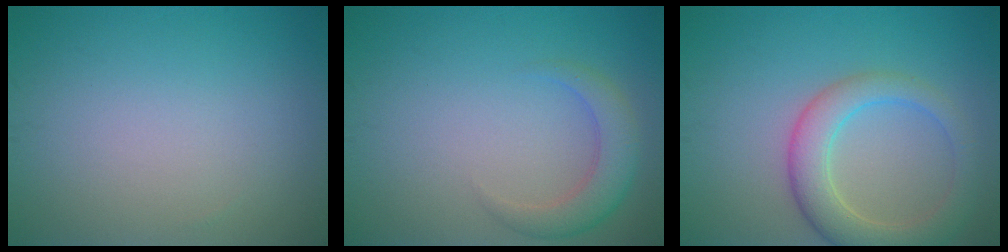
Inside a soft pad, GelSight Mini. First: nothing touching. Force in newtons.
{"total": 3.0, "press": 3.0, "slide": 0.3}
{"total": 4.9, "press": 4.9, "slide": 0.3}